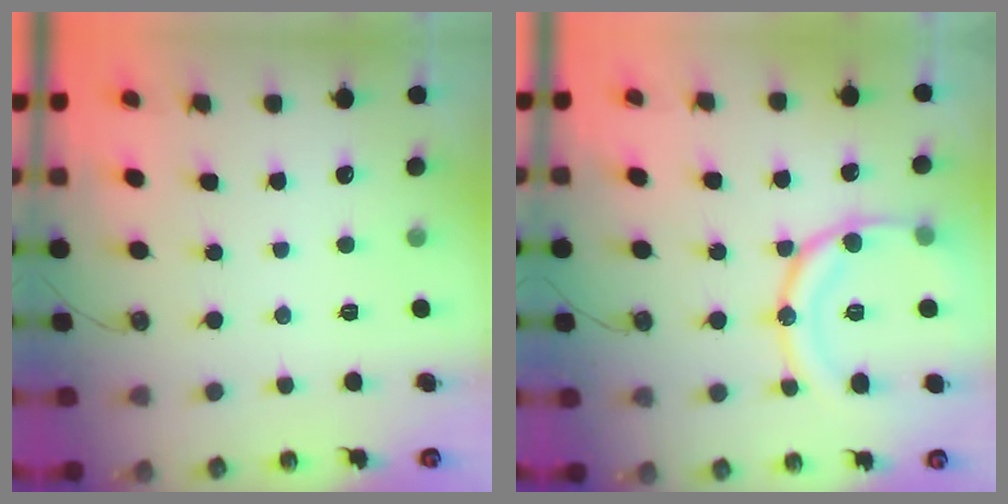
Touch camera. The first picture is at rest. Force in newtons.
{"total": 17.3, "press": 17.2, "slide": 1.9}